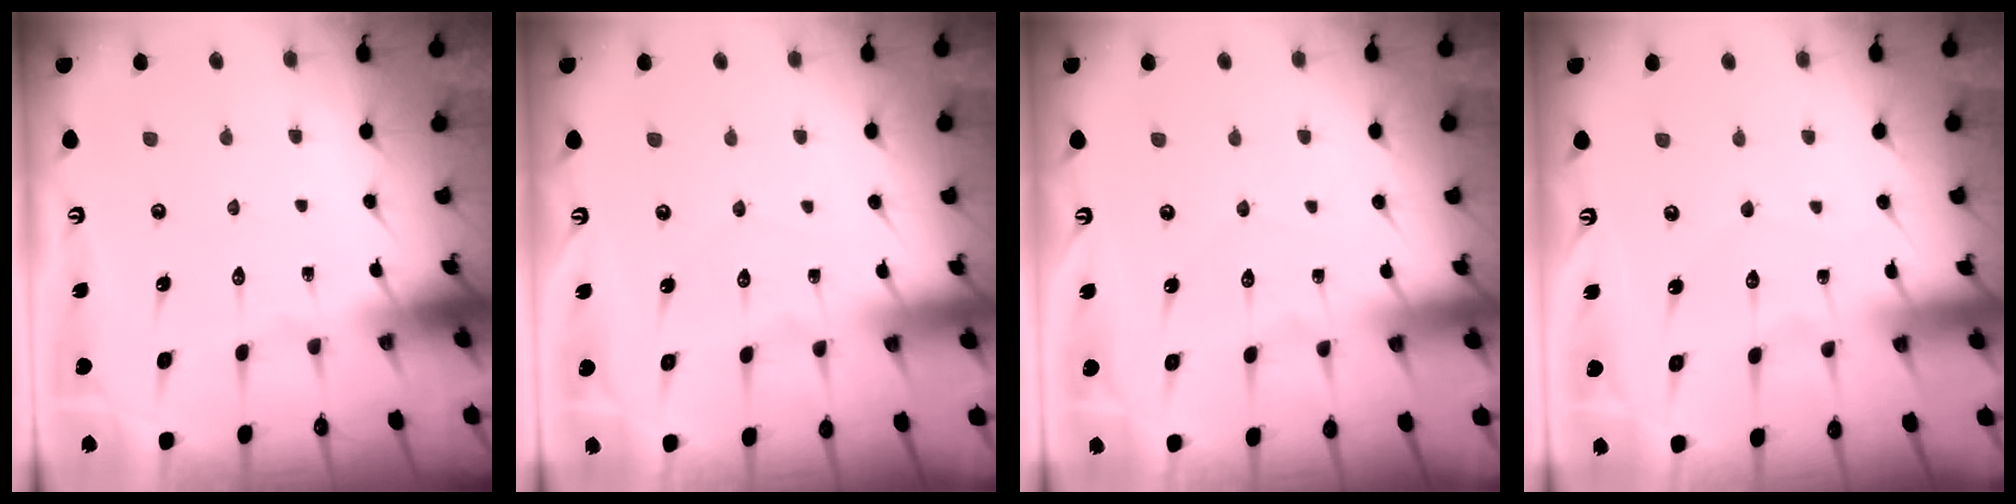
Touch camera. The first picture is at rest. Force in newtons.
{"total": 2.9, "press": 2.9, "slide": 0.4}
{"total": 2.9, "press": 2.9, "slide": 0.4}
{"total": 2.1, "press": 2.1, "slide": 0.1}